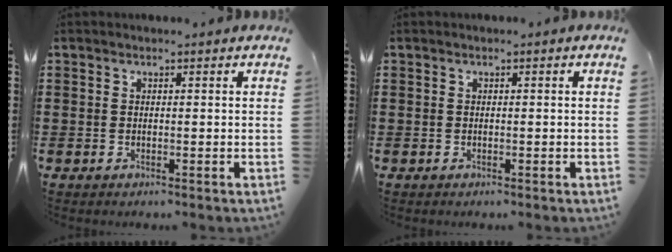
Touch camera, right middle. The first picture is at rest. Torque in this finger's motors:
{"motor_torque": [-0.02, -0.17, 0.29, 0.03]}